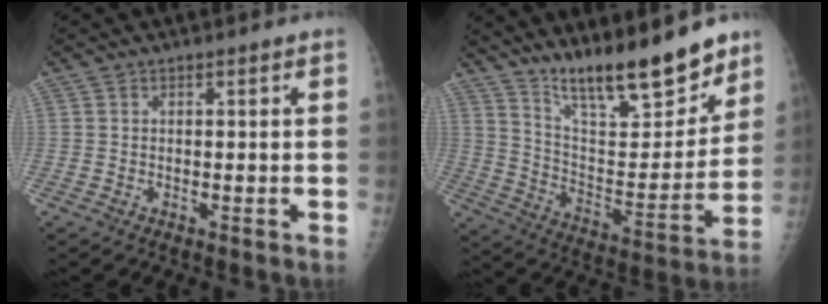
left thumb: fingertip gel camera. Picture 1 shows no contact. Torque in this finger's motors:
{"motor_torque": [0.44, 0.22, -0.16, -0.61, 0.15]}